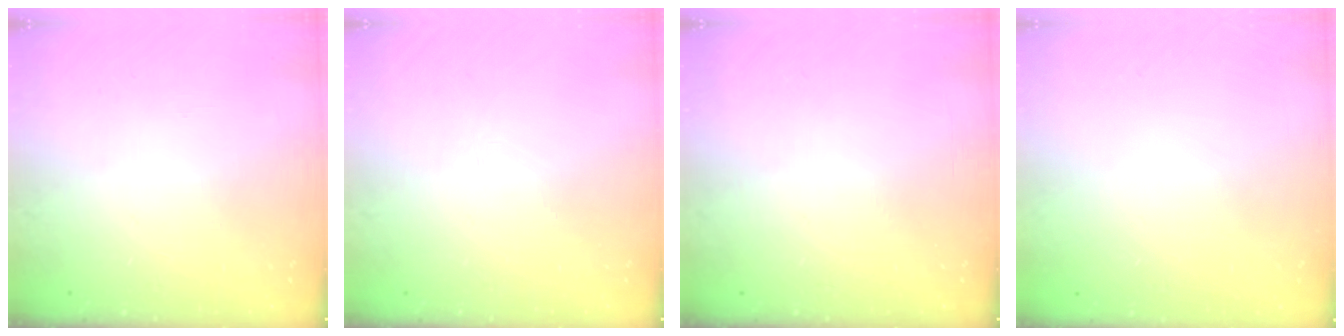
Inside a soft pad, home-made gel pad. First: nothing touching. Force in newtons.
{"total": 0.0}
{"total": 0.0}
{"total": 0.0}